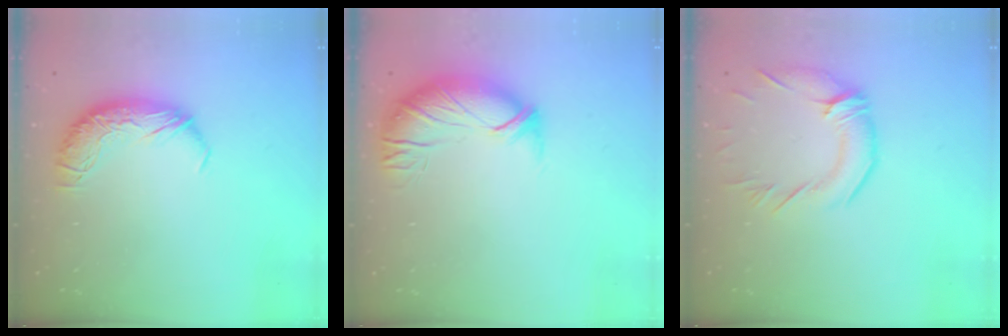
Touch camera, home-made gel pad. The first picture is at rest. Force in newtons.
{"total": 2.9, "press": 1.4, "slide": 2.5}
{"total": 2.9, "press": 2.5, "slide": 1.5}